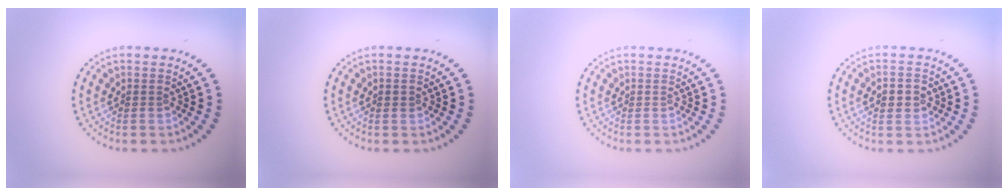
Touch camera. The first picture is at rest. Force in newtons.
{"total": 0.7, "press": 0.7, "slide": 0.2}
{"total": 0.0}
{"total": 2.8, "press": 2.8, "slide": 0.2}